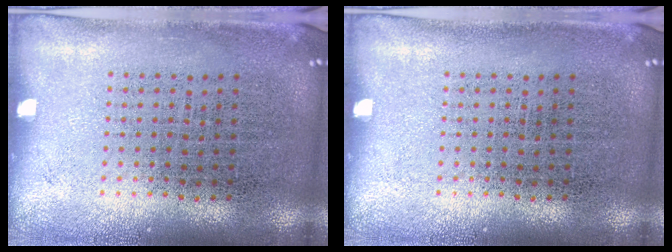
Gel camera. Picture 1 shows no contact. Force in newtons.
{"total": 0.0}